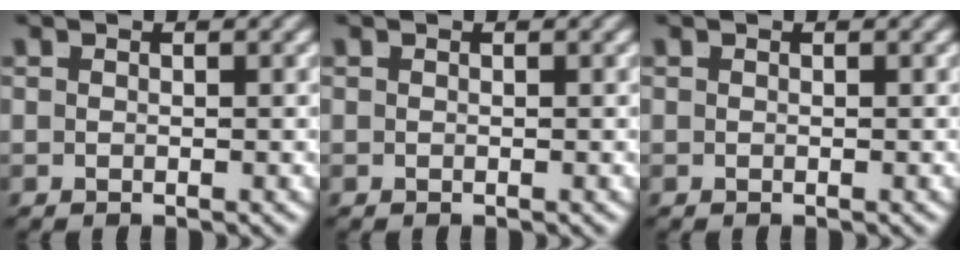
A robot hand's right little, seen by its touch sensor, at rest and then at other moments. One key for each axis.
{"total": 0.0}
{"total": 0.0}